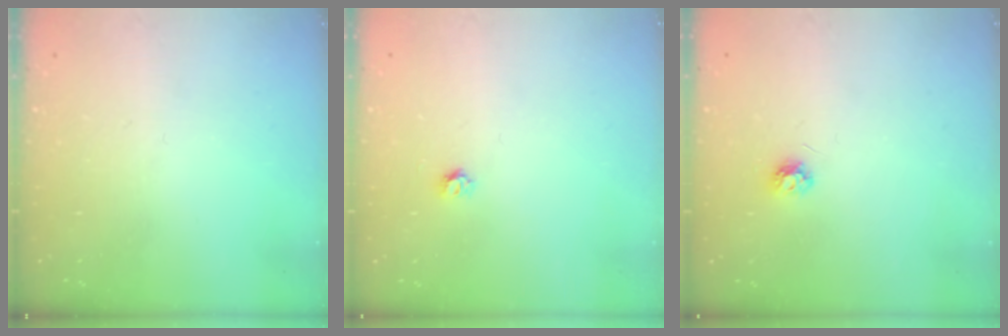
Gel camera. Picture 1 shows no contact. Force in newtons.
{"total": 3.2, "press": 3.2, "slide": 0.3}
{"total": 3.8, "press": 3.8, "slide": 0.5}